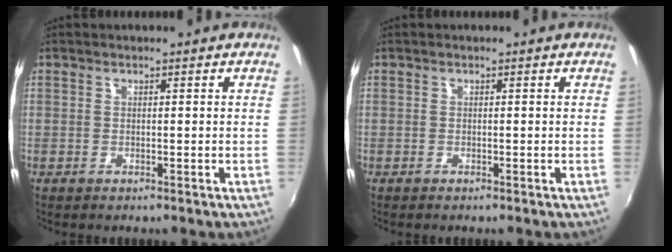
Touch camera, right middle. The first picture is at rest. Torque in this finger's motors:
{"motor_torque": [-0.15, -0.11, 0.03, 0.00]}